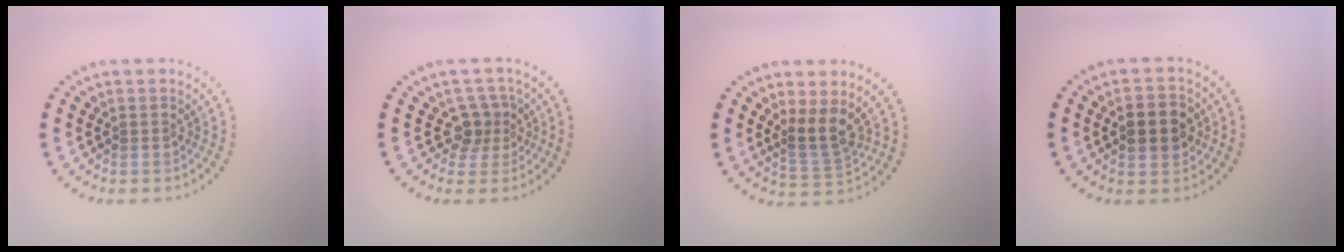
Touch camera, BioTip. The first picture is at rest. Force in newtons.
{"total": 2.3, "press": 1.7, "slide": 1.5}
{"total": 2.7, "press": 2.2, "slide": 1.7}
{"total": 3.6, "press": 3.6, "slide": 0.2}